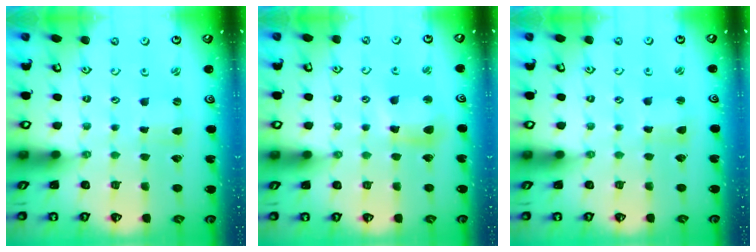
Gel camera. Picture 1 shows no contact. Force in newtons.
{"total": 9.1, "press": 9.0, "slide": 1.4}
{"total": 1.7, "press": 1.7, "slide": 0.2}